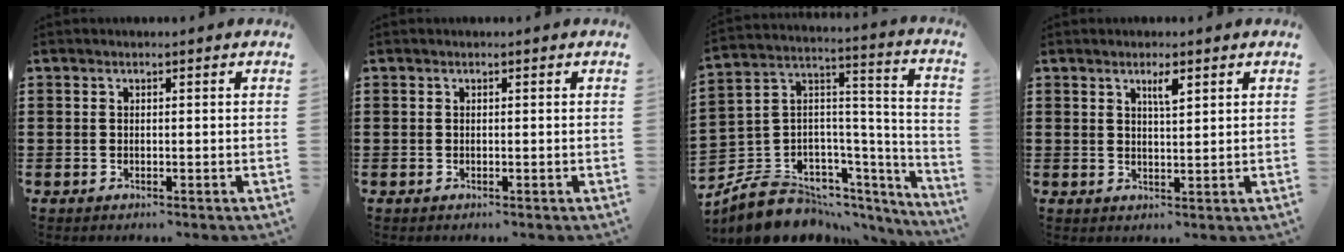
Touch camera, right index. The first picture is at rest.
{"total": 0.0}
{"total": 8.7, "force": [-6.3, 5.6, 1.7], "torque": [-0.052, 0.000, -0.113]}
{"total": 2.6, "force": [1.5, 0.5, 2.0], "torque": [-0.035, 0.000, 0.023]}